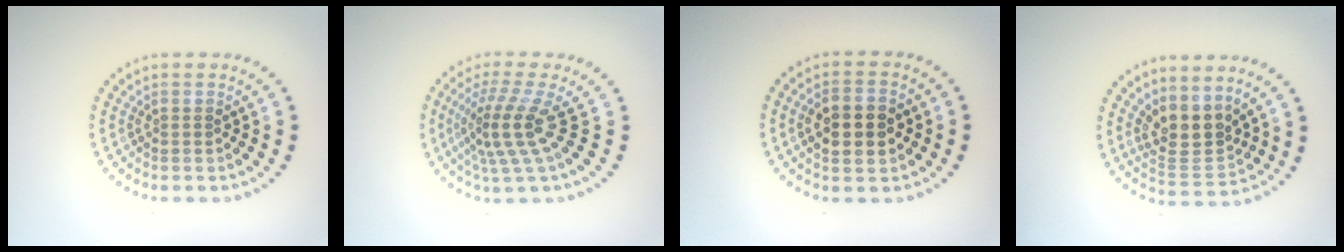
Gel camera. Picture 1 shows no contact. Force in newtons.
{"total": 4.1, "press": 2.9, "slide": 2.9}
{"total": 5.1, "press": 5.1, "slide": 0.3}
{"total": 3.8, "press": 3.2, "slide": 2.0}